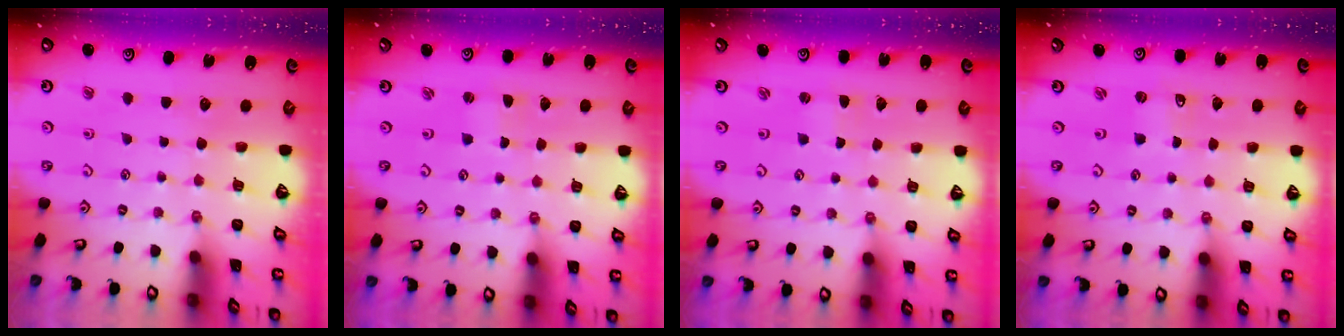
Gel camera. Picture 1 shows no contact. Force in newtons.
{"total": 1.0, "press": 1.0, "slide": 0.2}
{"total": 1.4, "press": 1.3, "slide": 0.3}
{"total": 0.6, "press": 0.6, "slide": 0.1}